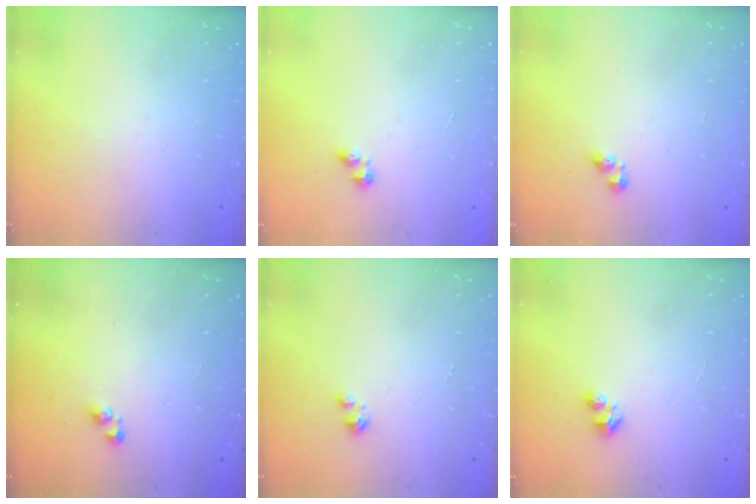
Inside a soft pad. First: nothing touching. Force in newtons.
{"total": 2.5, "press": 2.5, "slide": 0.3}
{"total": 3.4, "press": 3.4, "slide": 0.3}
{"total": 3.4, "press": 3.4, "slide": 0.1}
{"total": 1.6, "press": 1.6, "slide": 0.2}
{"total": 3.2, "press": 3.2, "slide": 0.3}